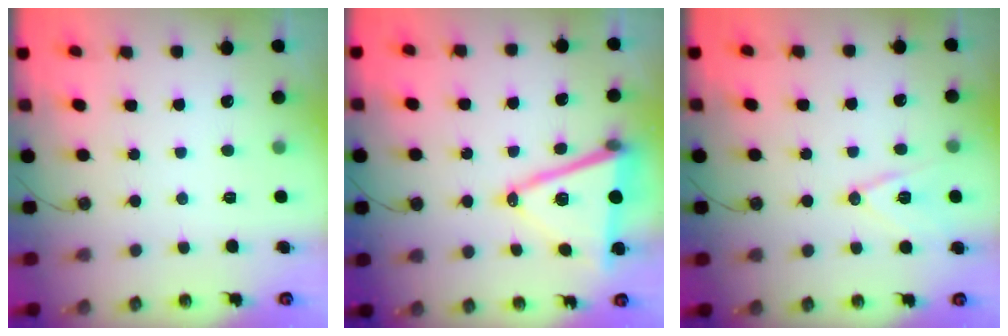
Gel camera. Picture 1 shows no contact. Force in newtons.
{"total": 15.3, "press": 14.9, "slide": 3.7}
{"total": 10.7, "press": 10.1, "slide": 3.4}